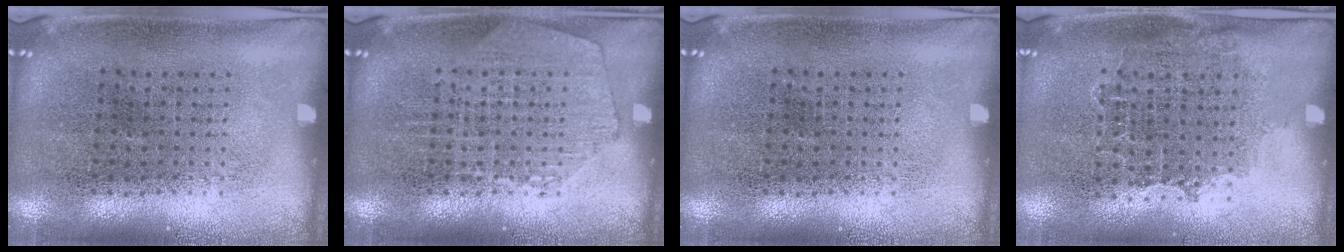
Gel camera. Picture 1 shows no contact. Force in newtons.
{"total": 1.5, "press": 1.5, "slide": 0.3}
{"total": 0.0}
{"total": 1.0, "press": 0.9, "slide": 0.5}